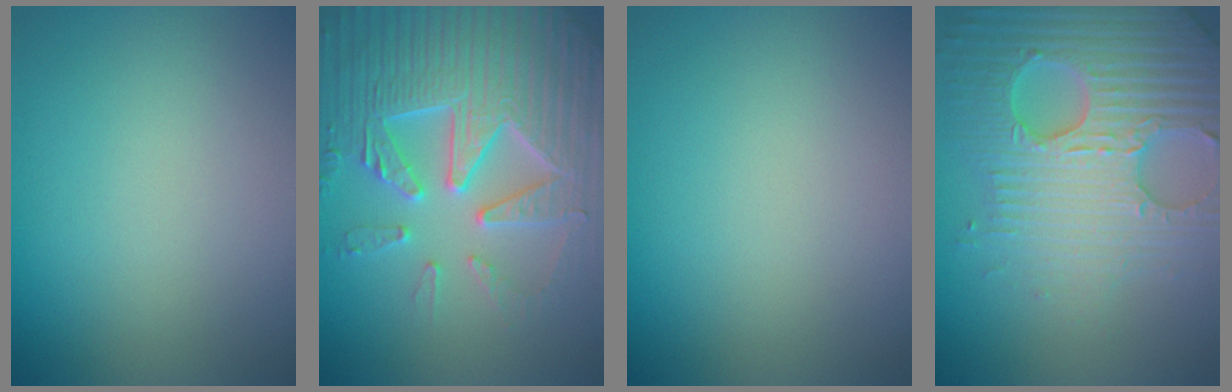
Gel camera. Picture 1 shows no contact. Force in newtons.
{"total": 7.6, "press": 7.5, "slide": 1.5}
{"total": 0.0}
{"total": 7.3, "press": 7.1, "slide": 1.8}